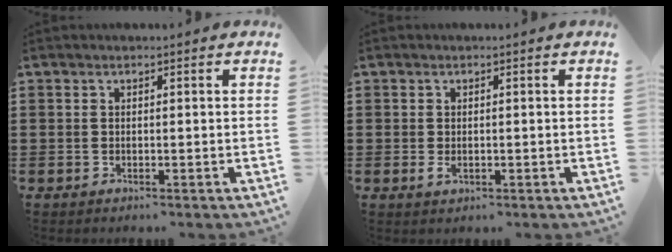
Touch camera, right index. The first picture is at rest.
{"total": 1.1, "force": [-0.2, 0.6, 0.9], "torque": [-0.017, -0.002, -0.004]}